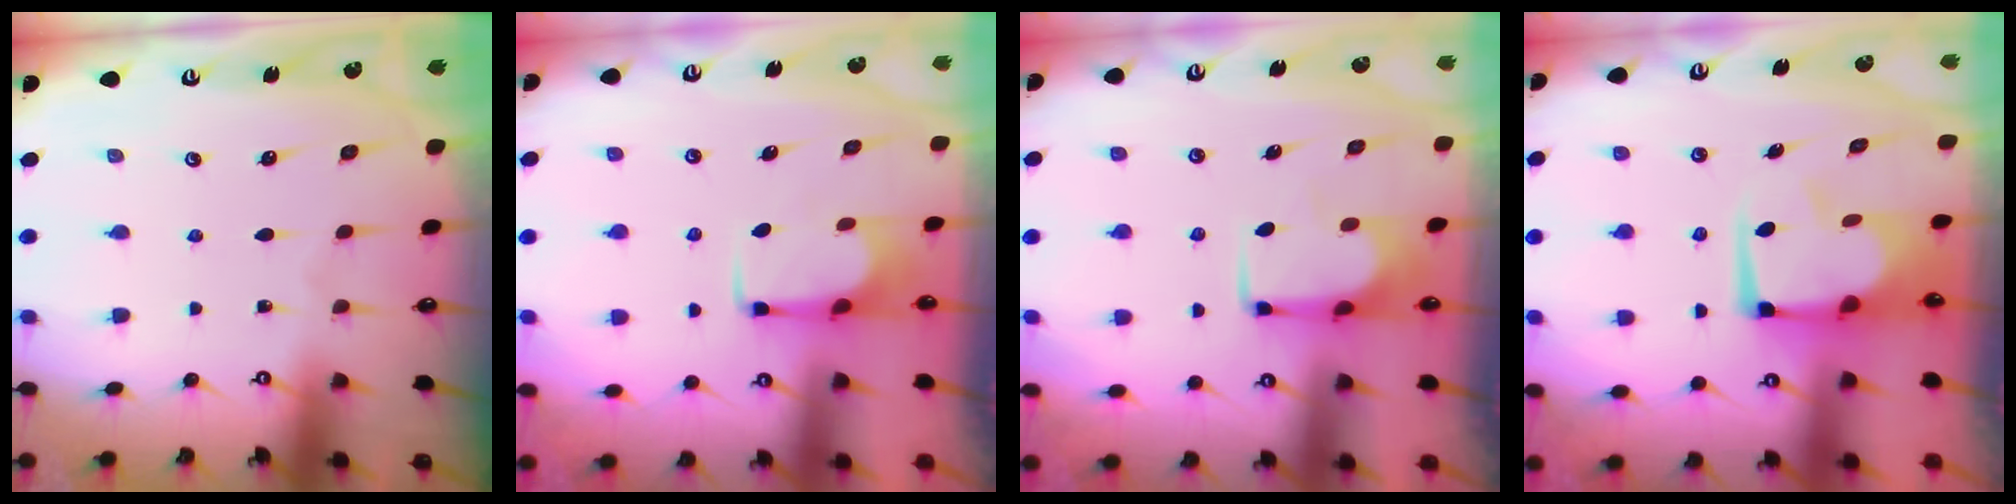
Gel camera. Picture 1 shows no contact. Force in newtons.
{"total": 2.8, "press": 2.8, "slide": 0.5}
{"total": 0.0}
{"total": 6.1, "press": 5.9, "slide": 1.3}